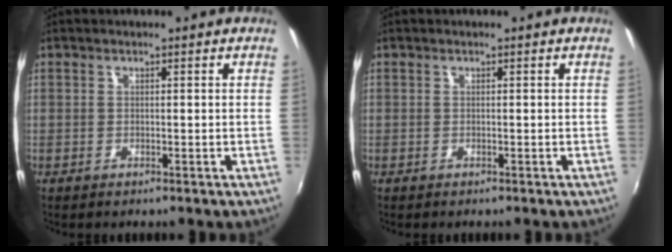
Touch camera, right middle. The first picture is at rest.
{"total": 0.0}